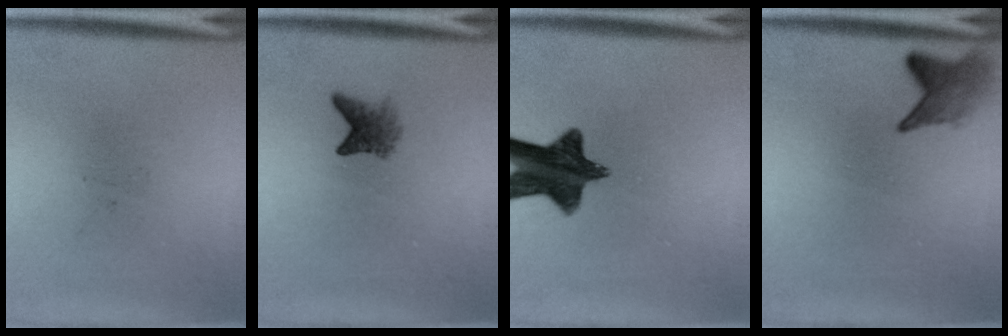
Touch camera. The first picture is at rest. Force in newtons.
{"total": 2.7}
{"total": 11.8}
{"total": 2.9}